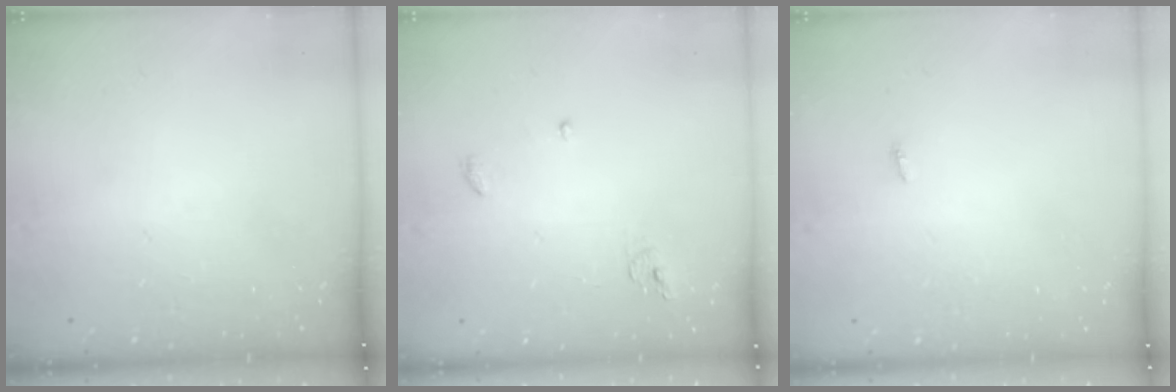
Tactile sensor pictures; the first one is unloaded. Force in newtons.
{"total": 4.2, "press": 4.1, "slide": 0.3}
{"total": 2.8, "press": 1.8, "slide": 2.2}